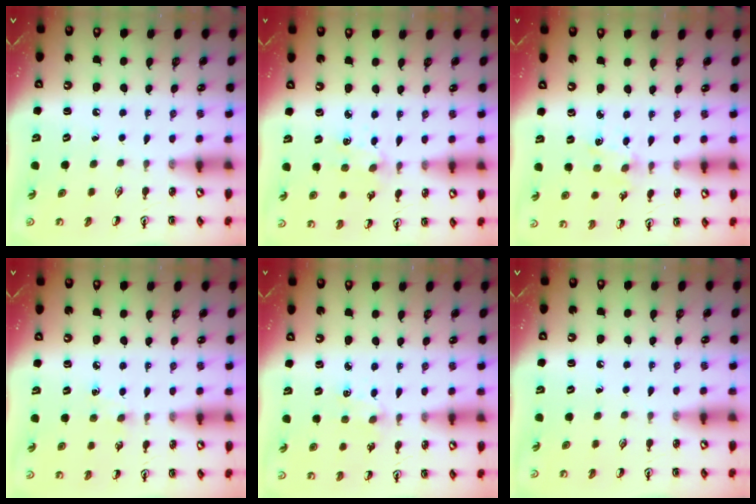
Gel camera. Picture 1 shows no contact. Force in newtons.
{"total": 3.4, "press": 3.4, "slide": 0.4}
{"total": 2.4, "press": 2.4, "slide": 0.3}
{"total": 4.3, "press": 4.3, "slide": 0.6}
{"total": 1.2, "press": 1.2, "slide": 0.2}
{"total": 0.0}